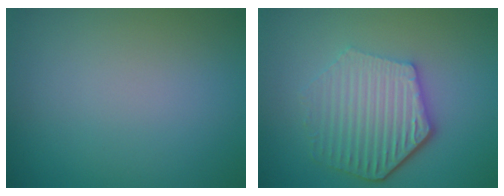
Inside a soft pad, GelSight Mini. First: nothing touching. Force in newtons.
{"total": 6.1, "press": 4.6, "slide": 4.0}